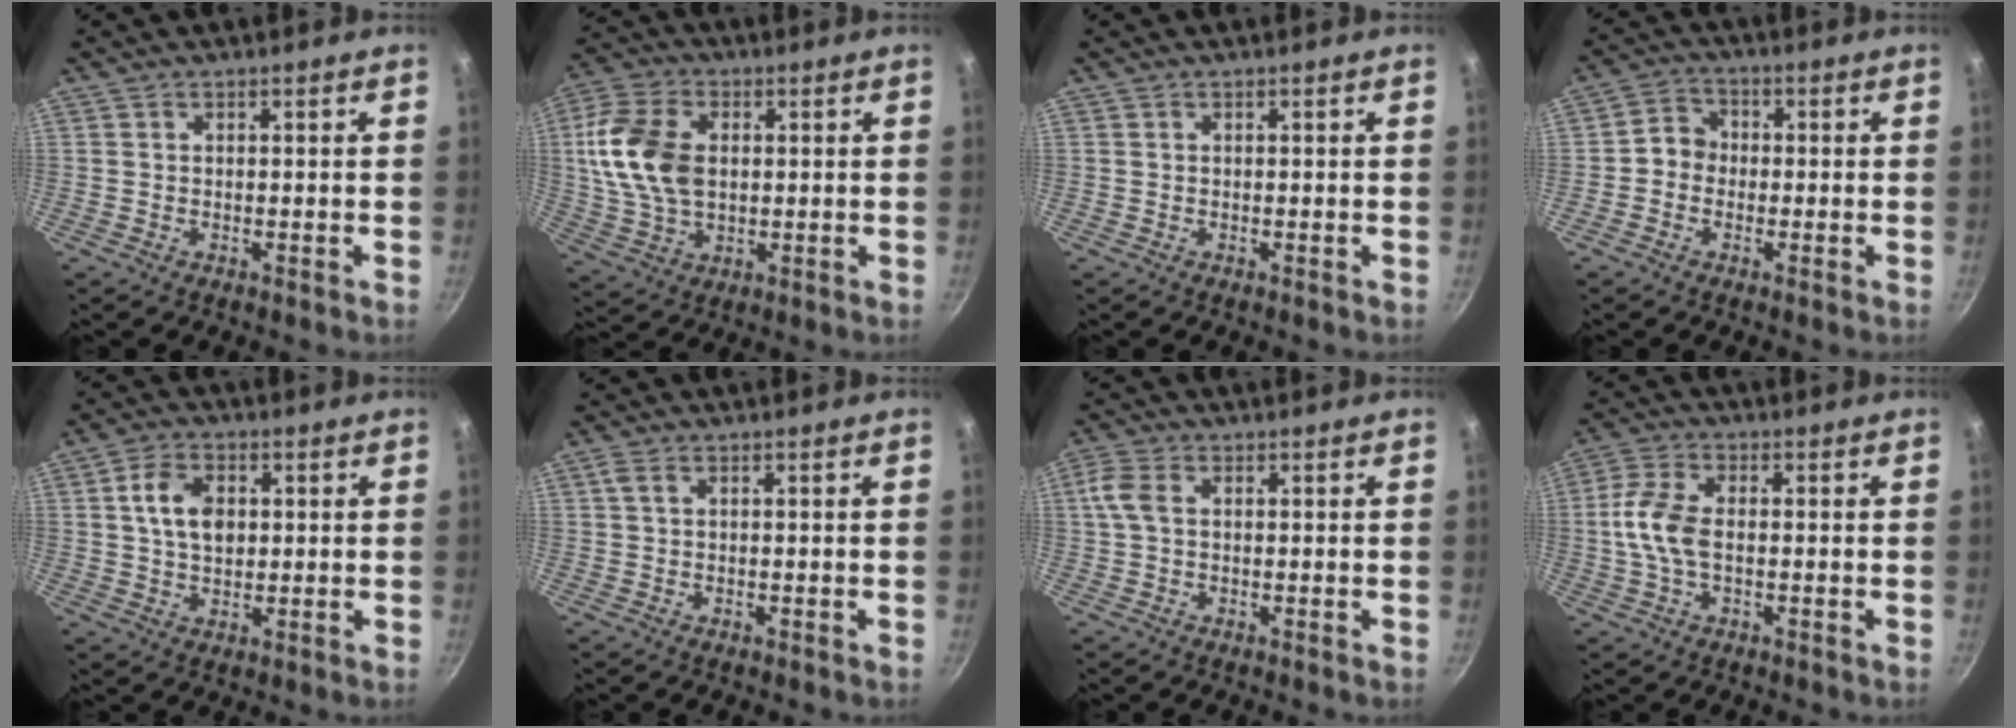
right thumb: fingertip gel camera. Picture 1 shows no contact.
{"total": 14.5, "force": [1.7, 9.6, 10.8], "torque": [-0.202, 0.006, 0.028]}
{"total": 0.0}
{"total": 4.6, "force": [-0.6, 4.1, 2.1], "torque": [-0.010, 0.014, -0.025]}
{"total": 7.7, "force": [1.3, 5.2, 5.5], "torque": [-0.085, 0.003, 0.021]}
{"total": 1.4, "force": [0.2, 0.8, 1.2], "torque": [-0.026, 0.004, 0.001]}
{"total": 4.4, "force": [0.6, 2.7, 3.4], "torque": [-0.081, 0.012, 0.008]}
{"total": 8.0, "force": [-0.6, 4.5, 6.6], "torque": [-0.136, 0.019, -0.020]}